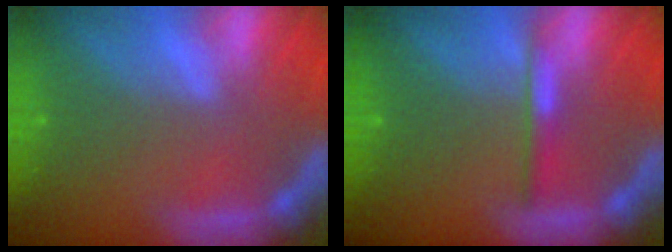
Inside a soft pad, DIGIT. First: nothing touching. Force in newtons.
{"total": 1.9}